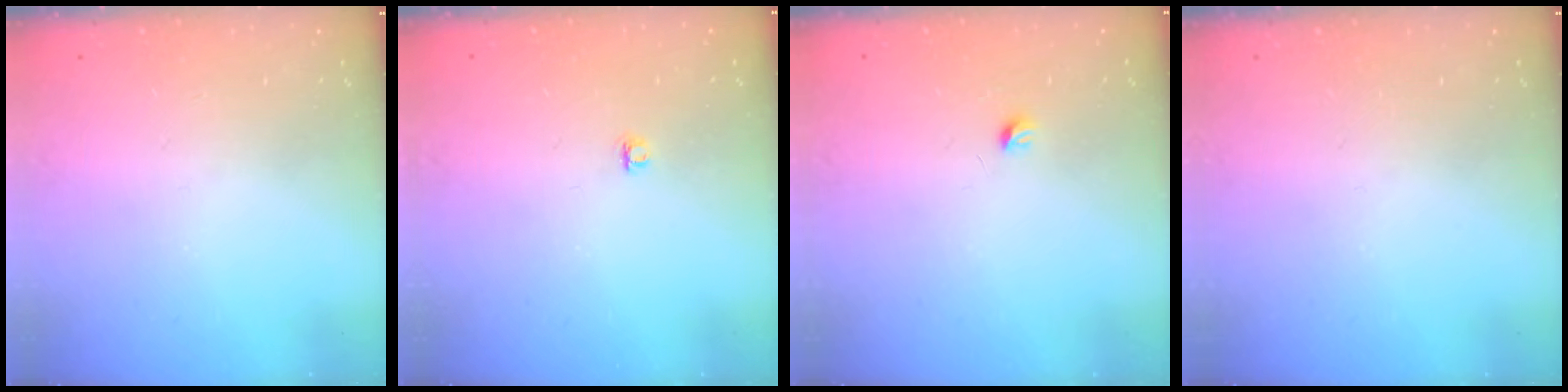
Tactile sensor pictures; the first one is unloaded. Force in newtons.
{"total": 3.8, "press": 3.8, "slide": 0.5}
{"total": 3.2, "press": 3.1, "slide": 0.5}
{"total": 0.0}